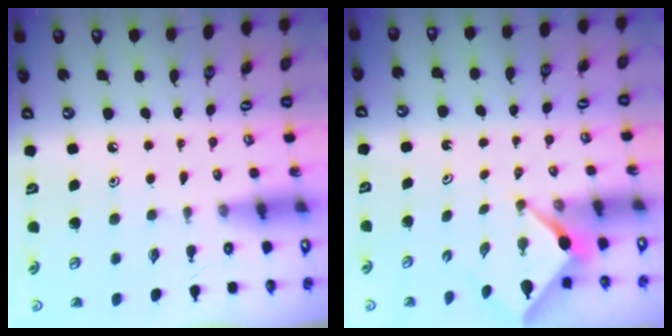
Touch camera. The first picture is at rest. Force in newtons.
{"total": 2.4, "press": 2.4, "slide": 0.2}